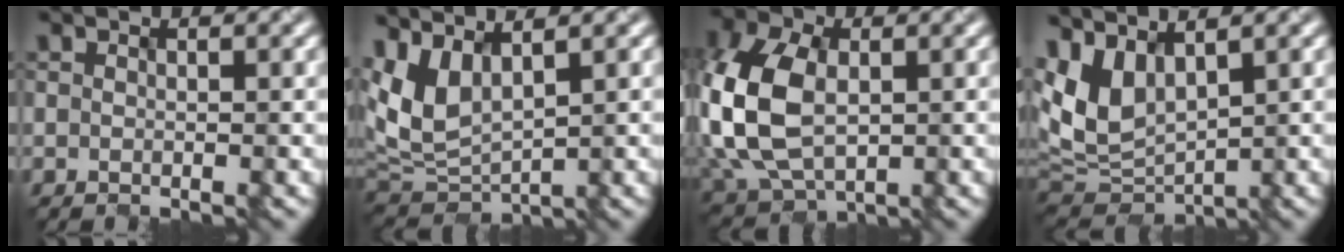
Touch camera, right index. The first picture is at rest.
{"total": 5.4, "force": [1.8, 3.0, 4.2], "torque": [-0.102, -0.002, 0.039]}
{"total": 10.8, "force": [-0.3, 7.5, 7.8], "torque": [-0.209, 0.007, -0.015]}
{"total": 6.8, "force": [2.2, 4.1, 5.1], "torque": [-0.127, 0.000, 0.043]}